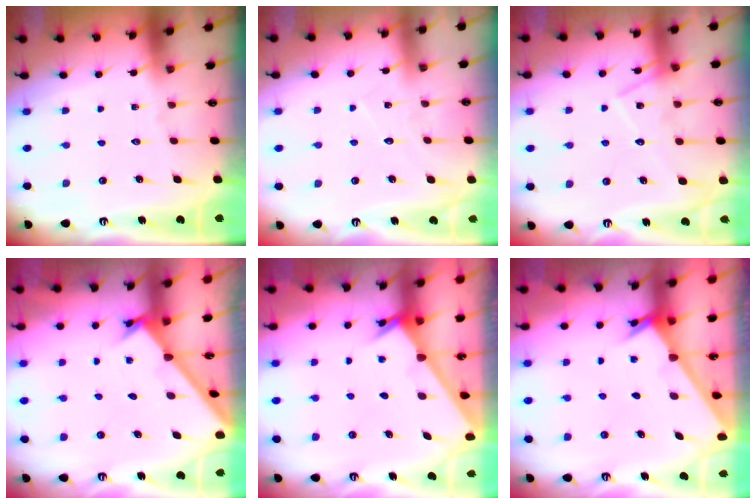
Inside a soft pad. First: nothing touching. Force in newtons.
{"total": 5.0, "press": 5.0, "slide": 0.1}
{"total": 14.0, "press": 13.9, "slide": 0.9}
{"total": 1.7, "press": 1.7, "slide": 0.1}
{"total": 2.5, "press": 2.5, "slide": 0.2}
{"total": 2.5, "press": 2.5, "slide": 0.2}